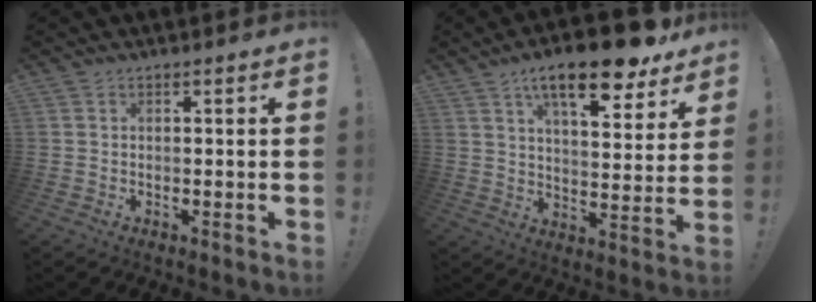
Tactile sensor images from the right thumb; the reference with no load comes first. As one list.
[{"total": 17.4, "force": [11.0, 4.8, 12.5], "torque": [-0.196, -0.065, 0.177]}]